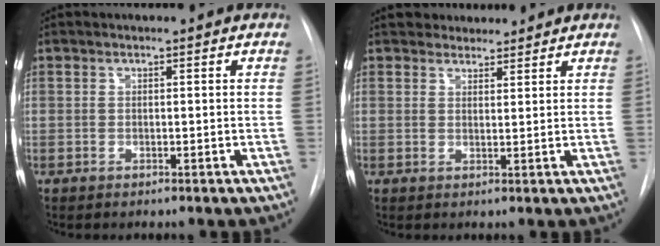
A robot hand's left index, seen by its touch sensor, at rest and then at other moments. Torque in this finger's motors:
{"motor_torque": [0.76, -1.09, -0.02, 0.02]}